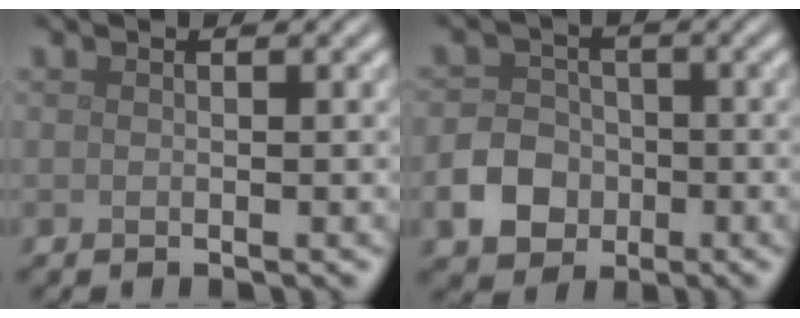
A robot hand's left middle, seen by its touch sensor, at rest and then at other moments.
{"total": 4.2, "force": [-1.5, 3.5, 1.8], "torque": [-0.033, 0.002, -0.035]}